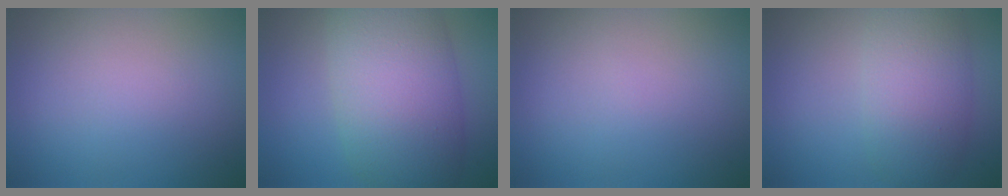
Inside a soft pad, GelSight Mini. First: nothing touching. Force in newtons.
{"total": 10.9, "press": 10.9, "slide": 0.3}
{"total": 0.0}
{"total": 6.1, "press": 6.1, "slide": 0.5}